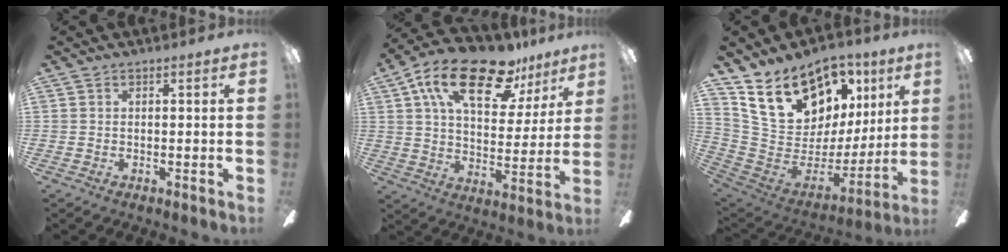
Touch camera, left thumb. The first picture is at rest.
{"total": 21.4, "force": [13.4, 9.3, 13.9], "torque": [-0.235, -0.061, 0.227]}
{"total": 20.4, "force": [14.1, 12.0, 8.6], "torque": [-0.154, -0.084, 0.272]}